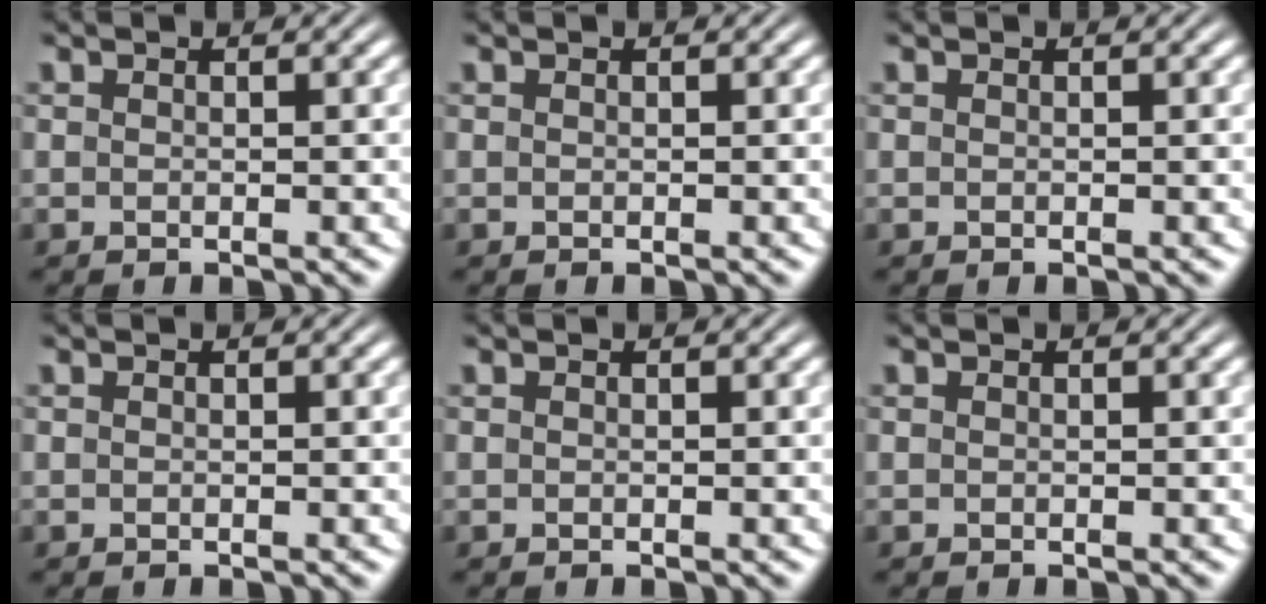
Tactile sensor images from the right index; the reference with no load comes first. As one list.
[{"total": 0.0}, {"total": 0.0}, {"total": 0.0}, {"total": 0.0}, {"total": 0.0}]